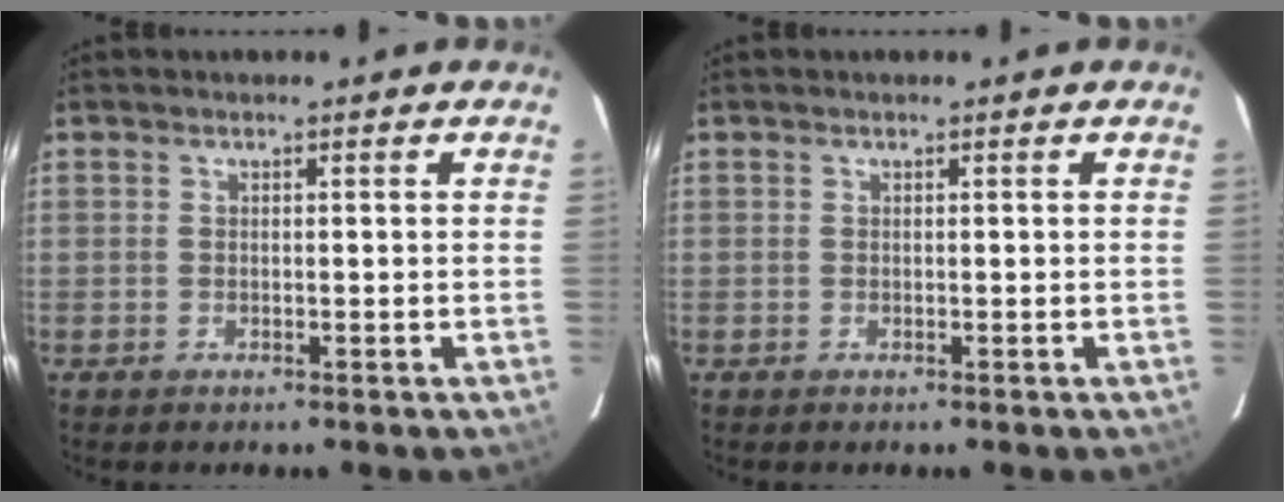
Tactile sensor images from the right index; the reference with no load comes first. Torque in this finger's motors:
{"motor_torque": [0.00, 0.00, 0.00, 0.00]}